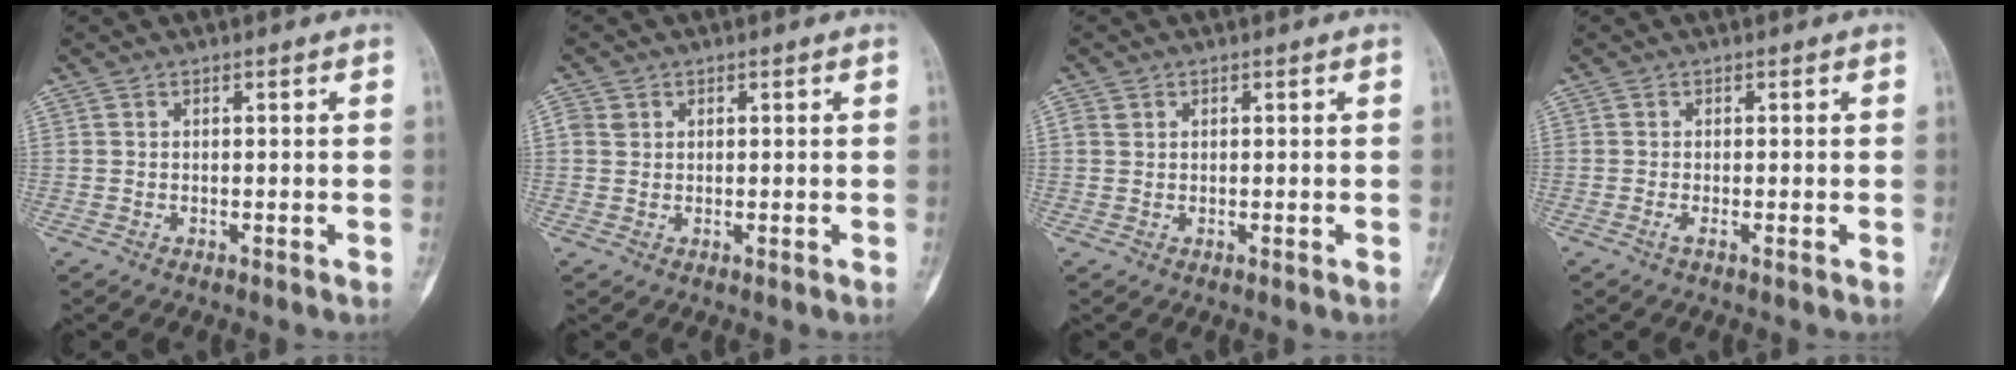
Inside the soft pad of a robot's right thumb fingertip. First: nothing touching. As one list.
[{"total": 2.4, "force": [0.8, 2.0, 1.0], "torque": [-0.015, 0.000, 0.017]}, {"total": 1.6, "force": [0.6, 1.3, 0.7], "torque": [-0.008, 0.000, 0.013]}, {"total": 0.7, "force": [-0.3, 0.0, 0.6], "torque": [-0.020, -0.003, -0.008]}]